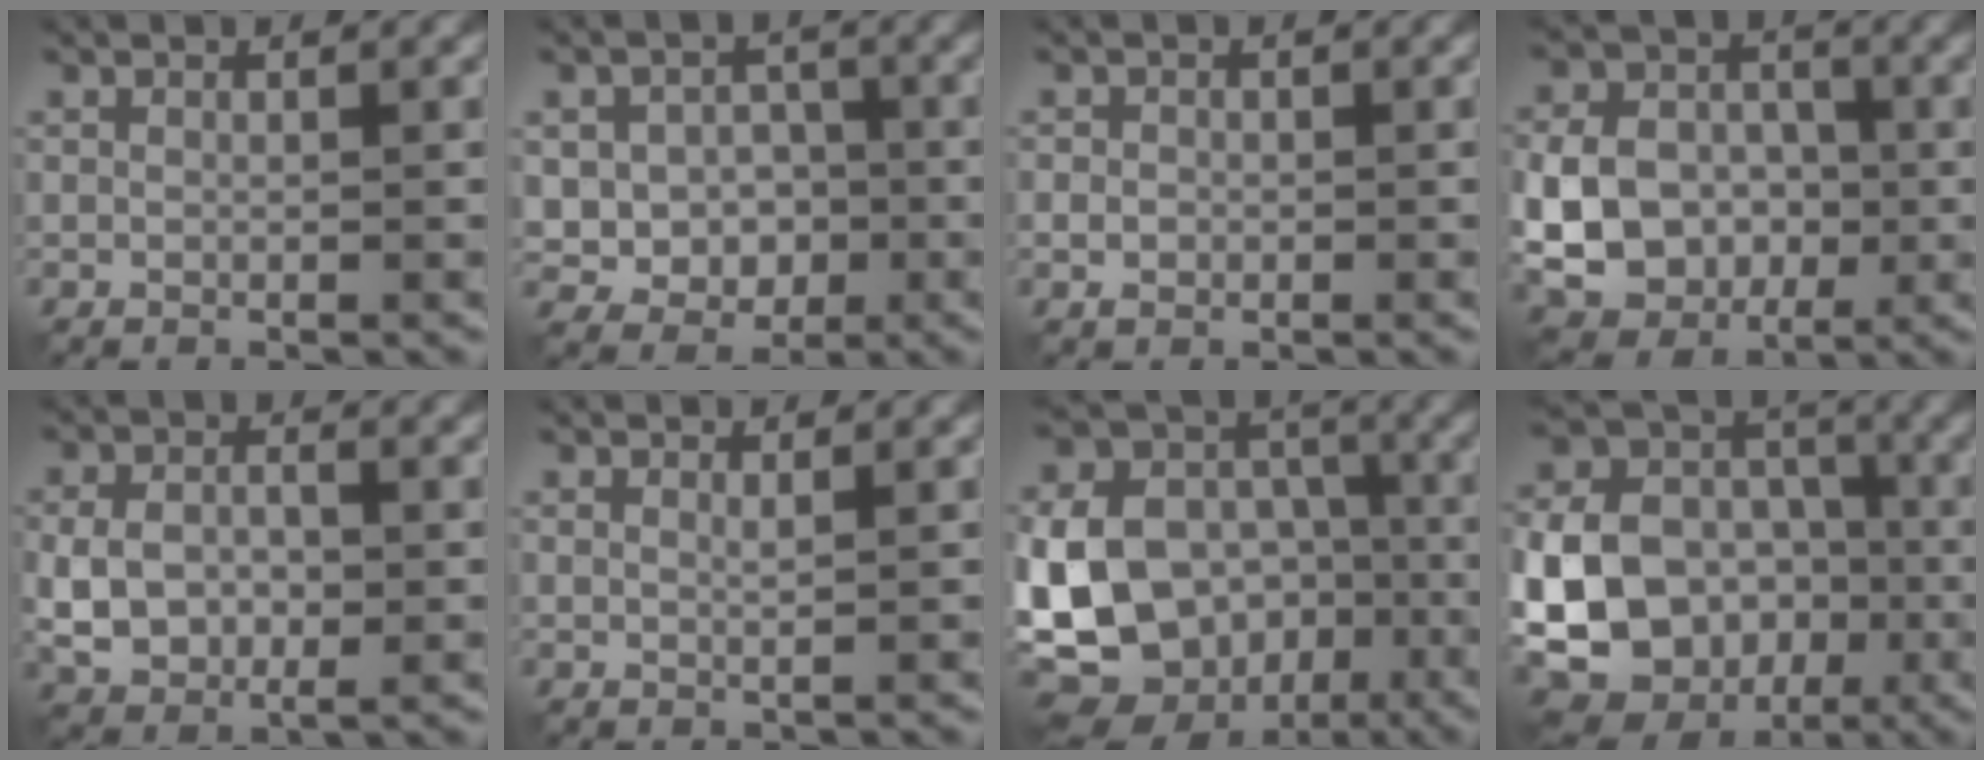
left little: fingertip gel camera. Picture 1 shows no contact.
{"total": 4.9, "force": [-0.7, 4.1, 2.7], "torque": [-0.033, -0.002, -0.019]}
{"total": 1.4, "force": [-0.4, 1.2, 0.6], "torque": [-0.010, -0.002, -0.012]}
{"total": 8.3, "force": [-1.2, 6.6, 4.8], "torque": [-0.088, -0.004, -0.037]}
{"total": 5.1, "force": [-0.5, 3.5, 3.7], "torque": [-0.078, -0.002, -0.010]}
{"total": 0.6, "force": [0.5, 0.1, 0.4], "torque": [-0.008, -0.002, 0.009]}
{"total": 15.5, "force": [-4.8, 12.5, 7.7], "torque": [-0.185, -0.024, -0.091]}
{"total": 19.0, "force": [-4.6, 16.9, 7.3], "torque": [-0.185, -0.032, -0.090]}